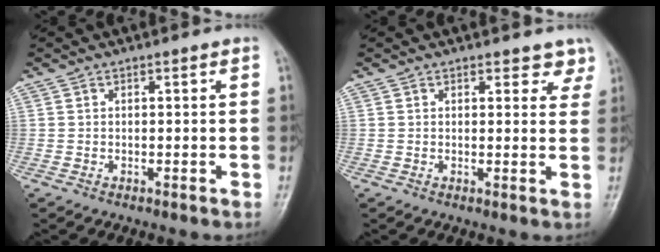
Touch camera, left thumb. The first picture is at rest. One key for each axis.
{"total": 3.4, "fx": 2.8, "fy": 1.7, "fz": 1.1, "tx": 0.020, "ty": -0.014, "tz": 0.025}